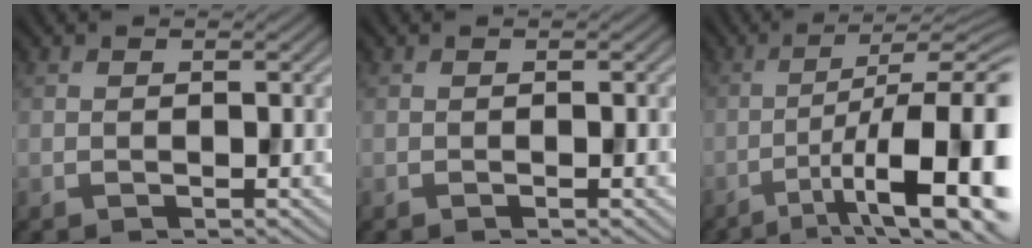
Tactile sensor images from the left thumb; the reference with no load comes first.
{"total": 0.5, "force": [-0.2, 0.0, 0.5], "torque": [-0.011, 0.001, -0.004]}
{"total": 14.5, "force": [-5.5, 3.6, 12.9], "torque": [-0.192, -0.004, -0.078]}